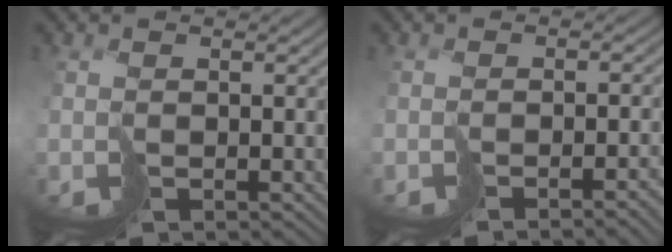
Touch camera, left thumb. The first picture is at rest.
{"total": 3.4, "force": [-2.9, 0.2, 1.7], "torque": [-0.015, -0.002, -0.043]}